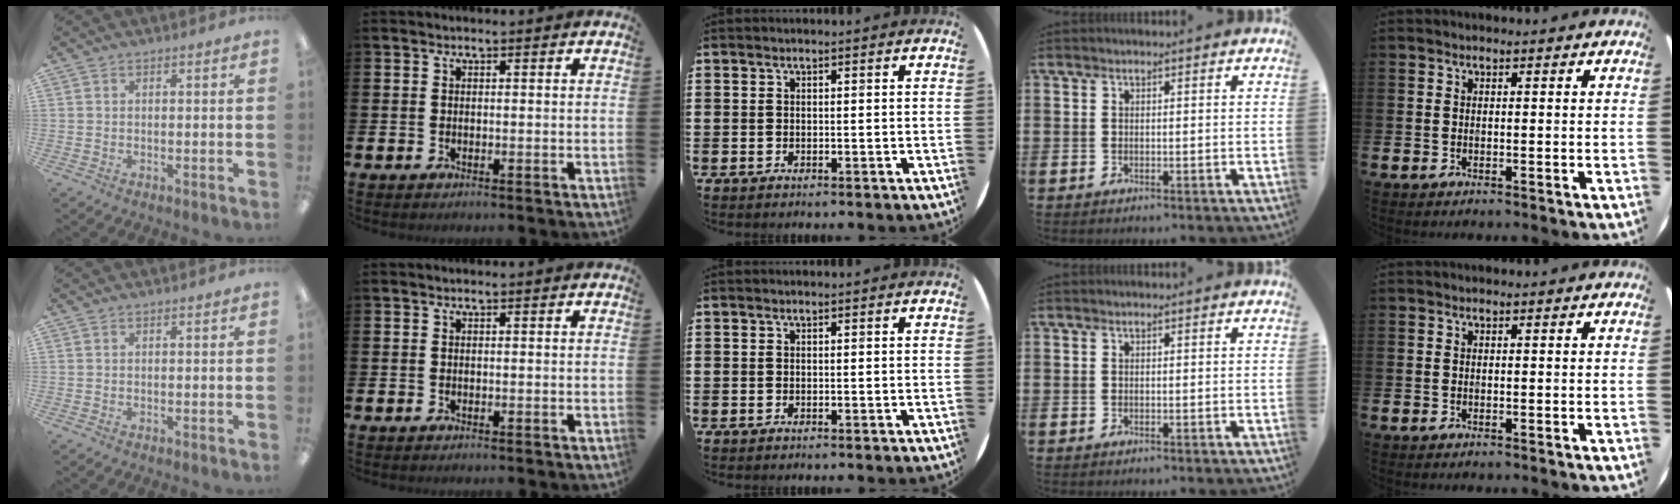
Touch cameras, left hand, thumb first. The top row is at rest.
{}